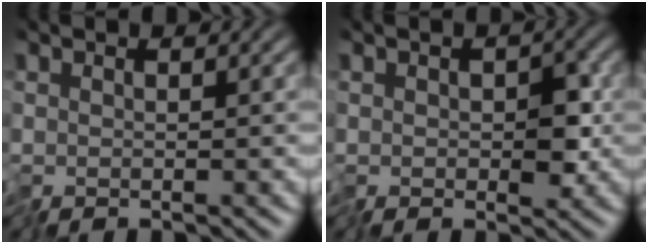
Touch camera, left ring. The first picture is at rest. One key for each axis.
{"total": 3.2, "fx": -0.4, "fy": 1.9, "fz": 2.5, "tx": -0.041, "ty": 0.001, "tz": -0.008}